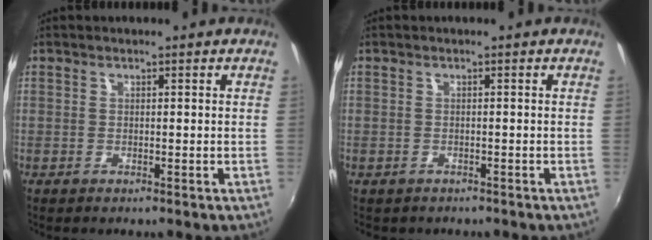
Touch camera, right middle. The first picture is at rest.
{"total": 1.3, "force": [-0.9, 0.9, 0.2], "torque": [-0.011, -0.004, -0.010]}